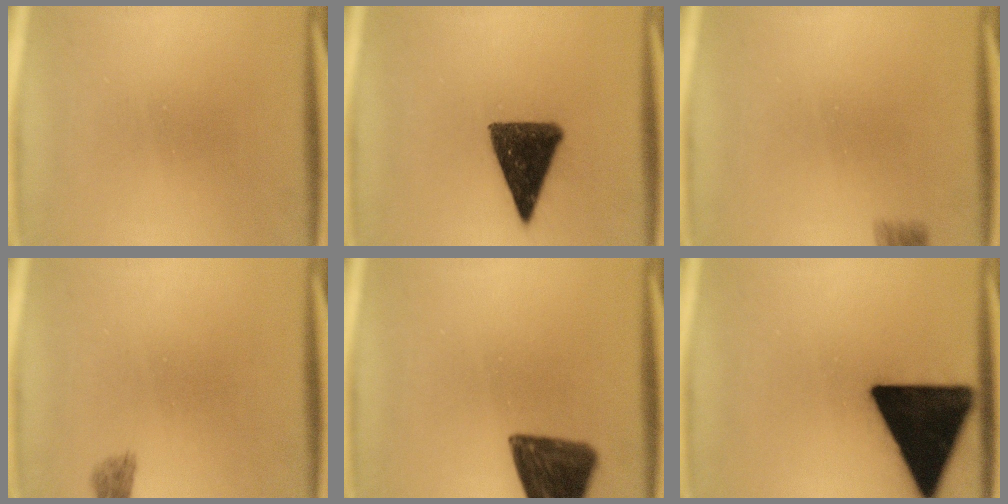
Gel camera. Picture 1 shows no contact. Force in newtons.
{"total": 11.5}
{"total": 2.1}
{"total": 1.6}
{"total": 12.7}
{"total": 22.0}